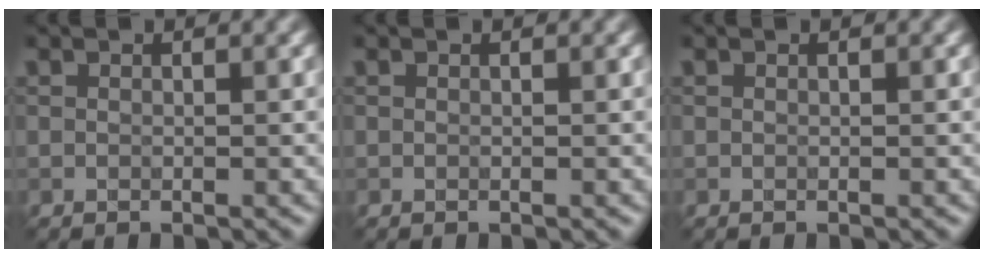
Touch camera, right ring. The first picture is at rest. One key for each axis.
{"total": 0.0}
{"total": 0.0}